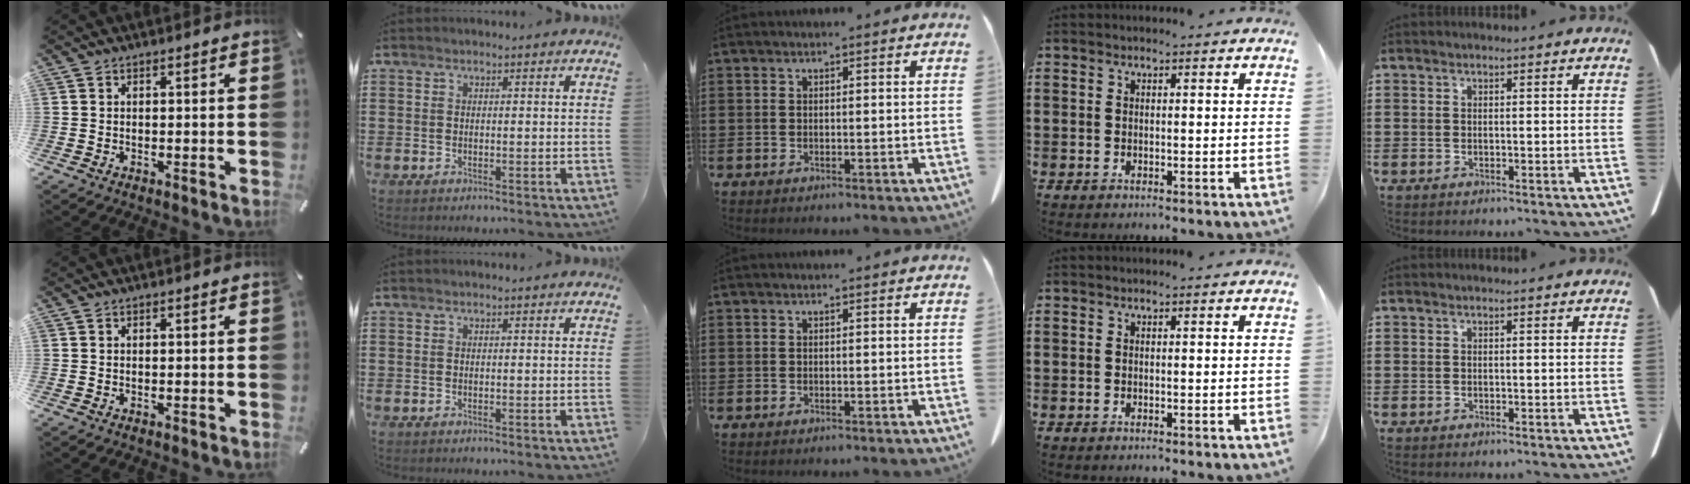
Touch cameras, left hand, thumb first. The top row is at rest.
{}